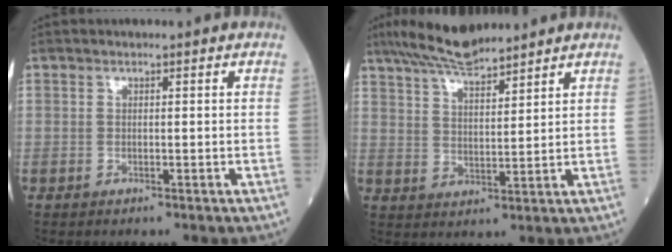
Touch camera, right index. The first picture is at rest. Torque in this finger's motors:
{"motor_torque": [0.58, 0.62, 0.21, 0.04]}